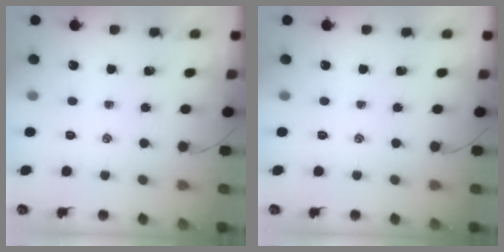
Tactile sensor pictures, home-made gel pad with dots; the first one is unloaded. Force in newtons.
{"total": 0.0}